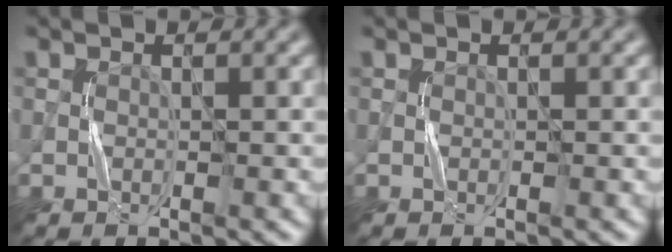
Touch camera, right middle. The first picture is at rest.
{"total": 0.0}